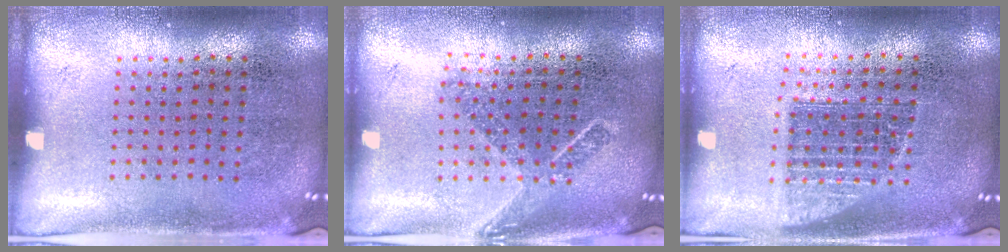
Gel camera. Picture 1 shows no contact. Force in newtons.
{"total": 1.6, "press": 1.2, "slide": 1.1}
{"total": 1.3, "press": 1.0, "slide": 0.8}